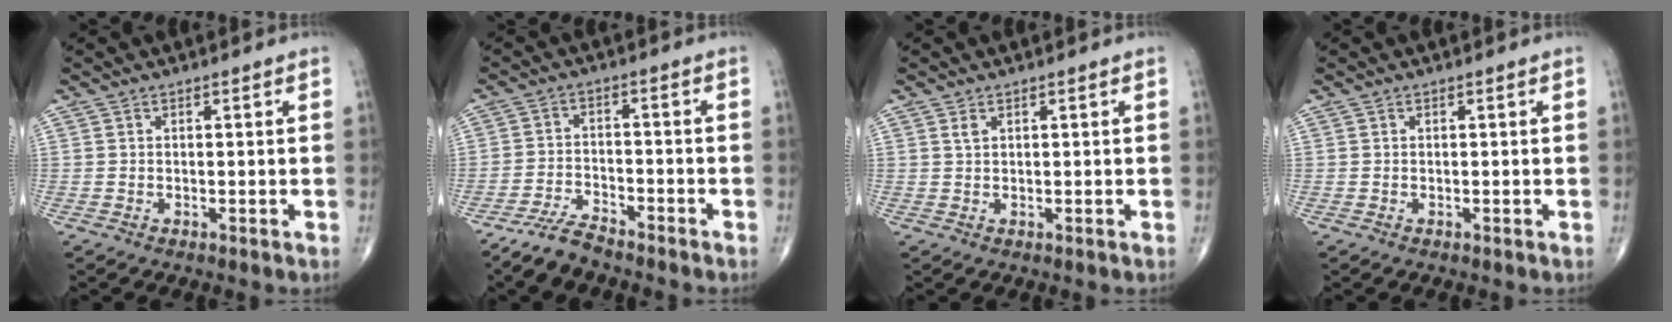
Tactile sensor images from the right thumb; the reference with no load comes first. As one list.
[{"total": 5.8, "force": [-5.1, 1.6, 2.3], "torque": [-0.048, 0.017, -0.100]}, {"total": 0.9, "force": [0.5, 0.4, 0.6], "torque": [-0.011, 0.003, 0.012]}, {"total": 0.0}]